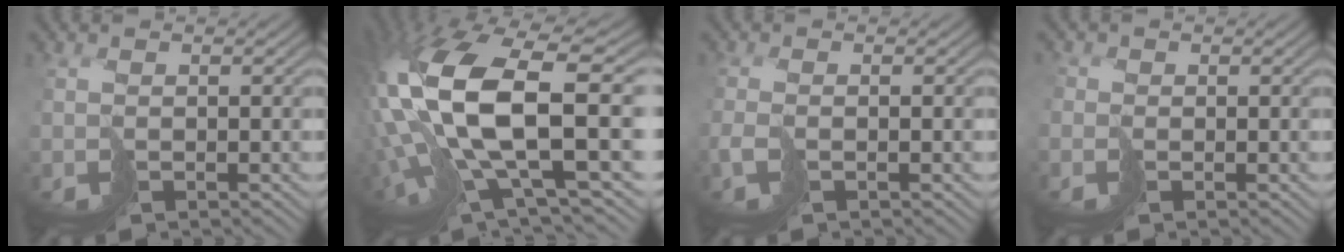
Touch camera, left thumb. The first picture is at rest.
{"total": 18.0, "force": [1.9, 8.9, 15.5], "torque": [-0.343, -0.047, 0.071]}
{"total": 2.3, "force": [-0.9, 0.9, 1.8], "torque": [-0.042, -0.008, -0.023]}
{"total": 1.6, "force": [-0.6, 1.4, 0.4], "torque": [-0.012, -0.004, -0.013]}